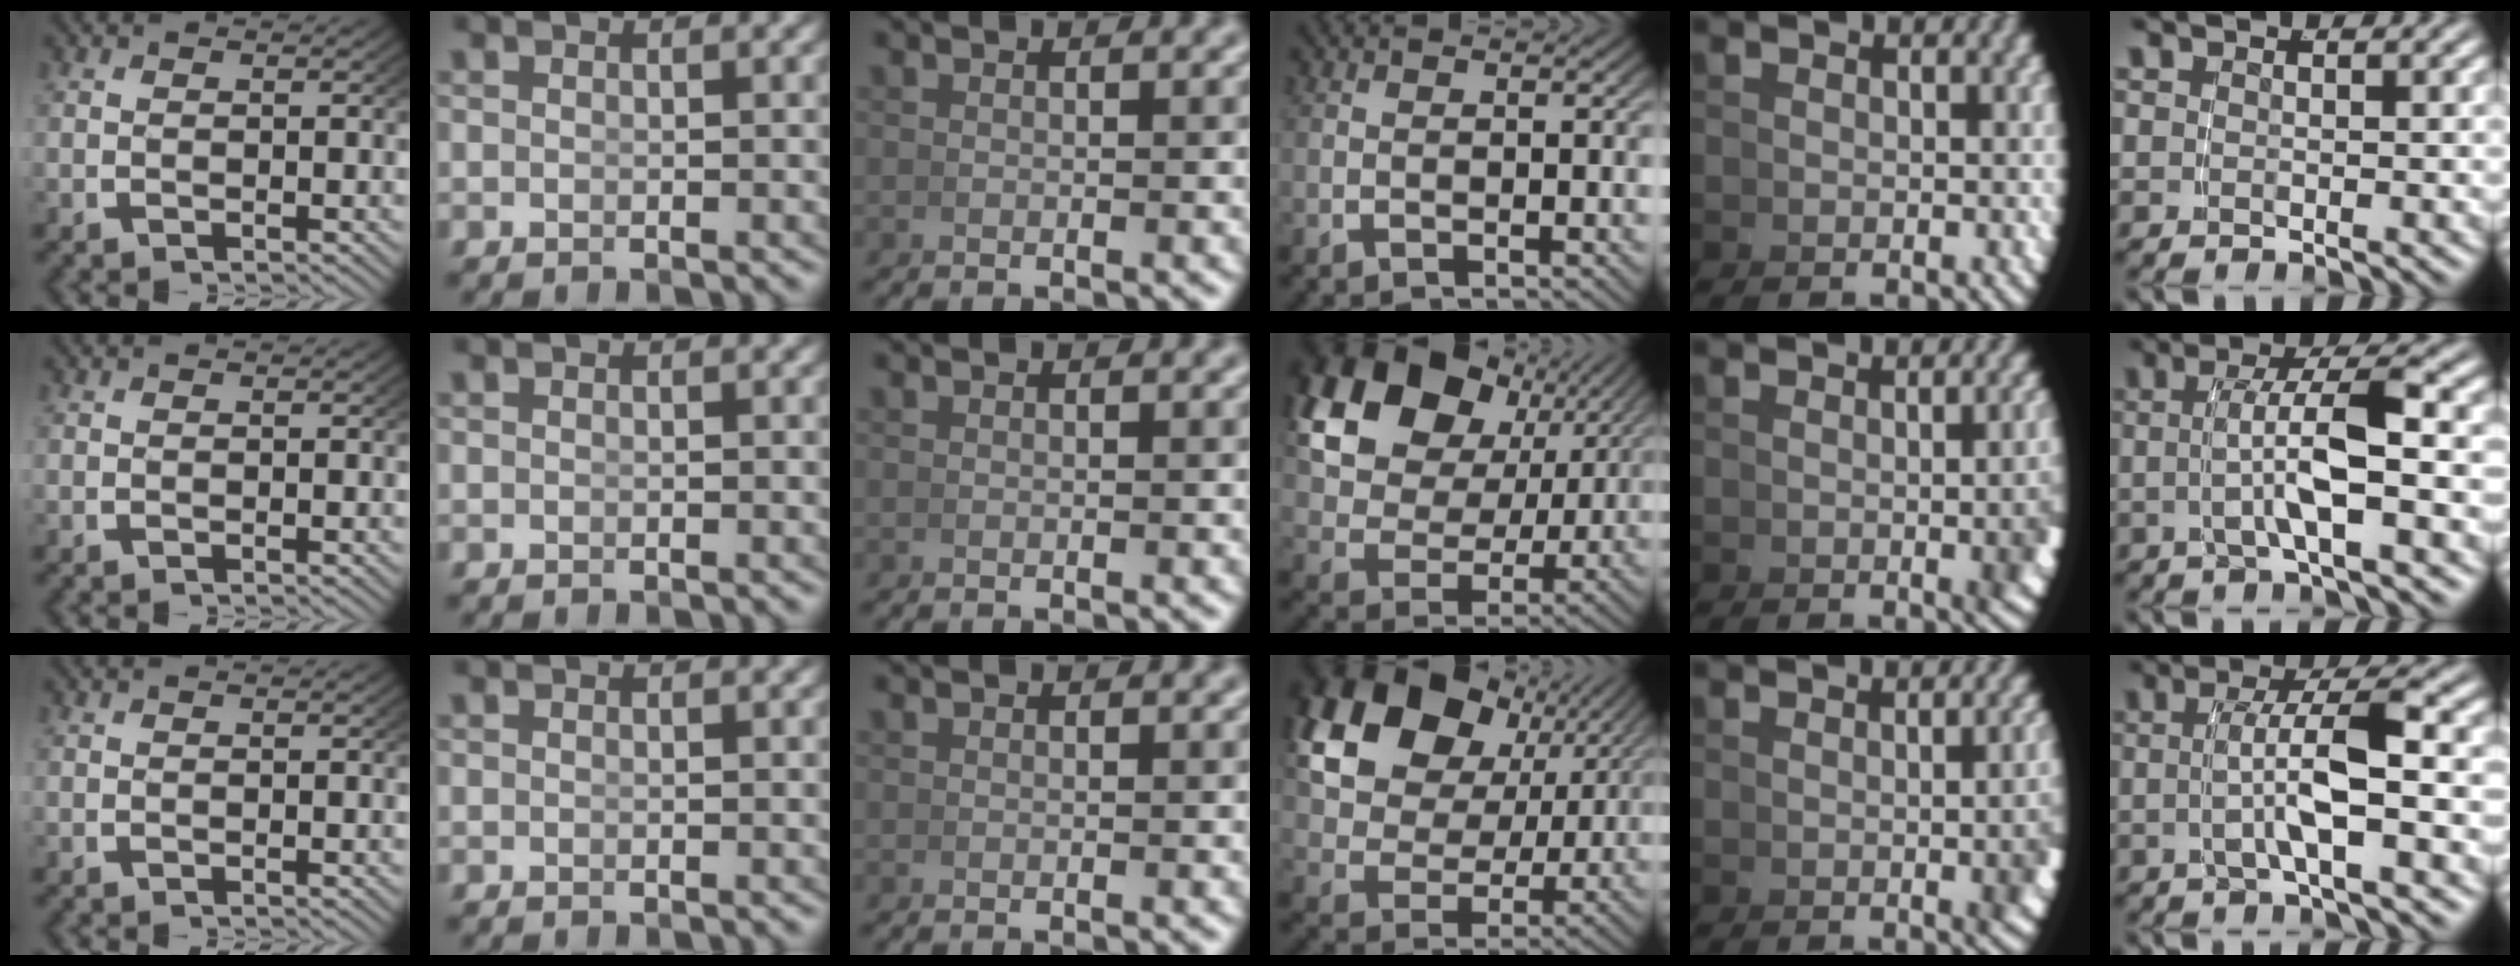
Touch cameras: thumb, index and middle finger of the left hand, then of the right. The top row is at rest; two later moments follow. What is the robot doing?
{"motion": "grasp_and_lifting", "object": "calculator"}